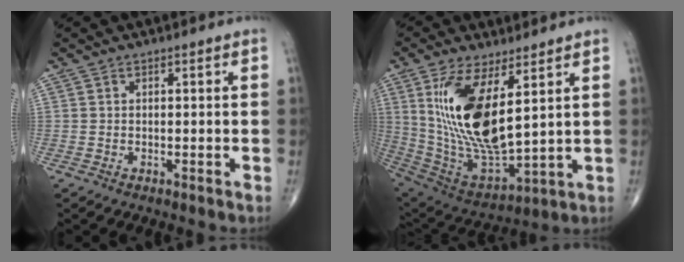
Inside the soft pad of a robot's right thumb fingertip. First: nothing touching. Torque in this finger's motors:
{"motor_torque": [1.24, 3.23, 1.64, 0.51, 0.23]}